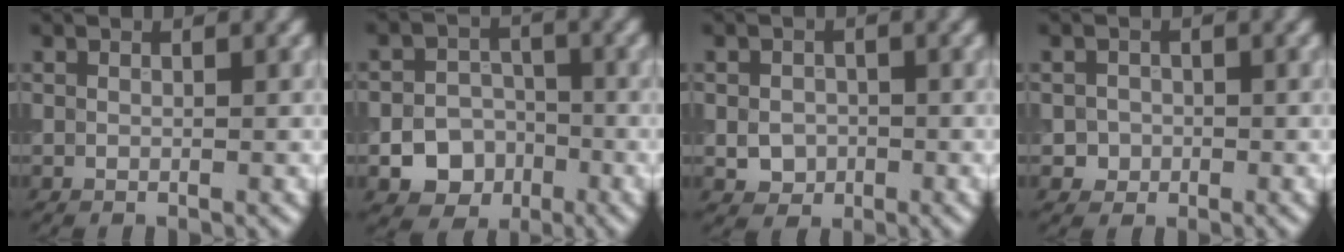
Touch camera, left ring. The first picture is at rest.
{"total": 6.3, "force": [-2.7, 5.4, 2.0], "torque": [0.002, -0.011, -0.057]}
{"total": 2.2, "force": [-0.5, 1.9, 1.0], "torque": [-0.014, -0.003, -0.012]}
{"total": 1.4, "force": [-0.3, 1.4, 0.2], "torque": [0.013, -0.002, -0.007]}